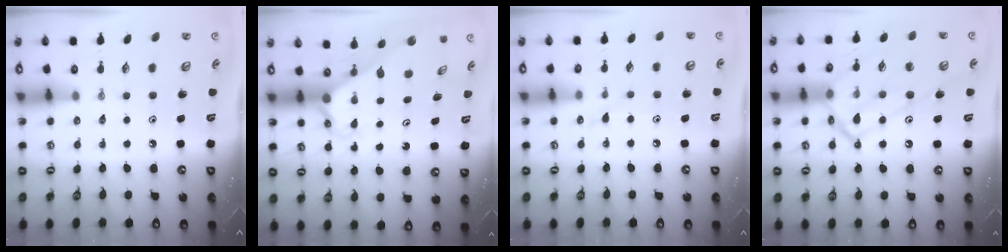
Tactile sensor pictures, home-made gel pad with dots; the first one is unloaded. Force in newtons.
{"total": 2.6, "press": 2.6, "slide": 0.2}
{"total": 6.0, "press": 6.0, "slide": 0.6}
{"total": 19.2, "press": 19.1, "slide": 1.3}